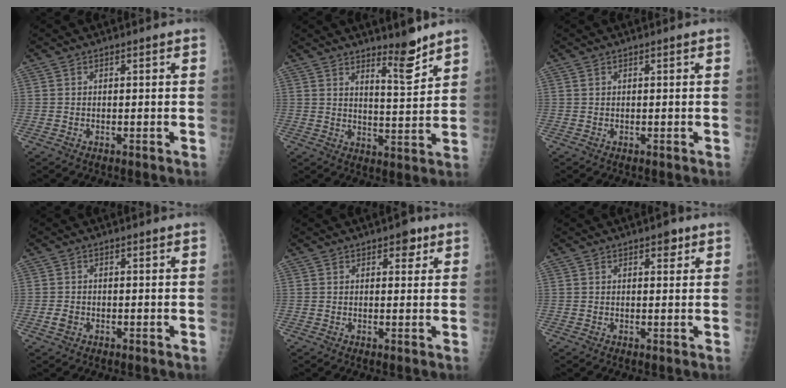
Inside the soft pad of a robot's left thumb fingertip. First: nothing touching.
{"total": 6.7, "force": [5.3, 1.2, 4.0], "torque": [-0.052, -0.052, 0.084]}
{"total": 0.0}
{"total": 1.7, "force": [-0.6, 1.3, 0.9], "torque": [-0.014, 0.002, -0.012]}
{"total": 3.1, "force": [1.7, 1.8, 1.8], "torque": [-0.004, -0.004, 0.019]}
{"total": 2.3, "force": [1.3, 1.3, 1.4], "torque": [-0.004, -0.004, 0.015]}